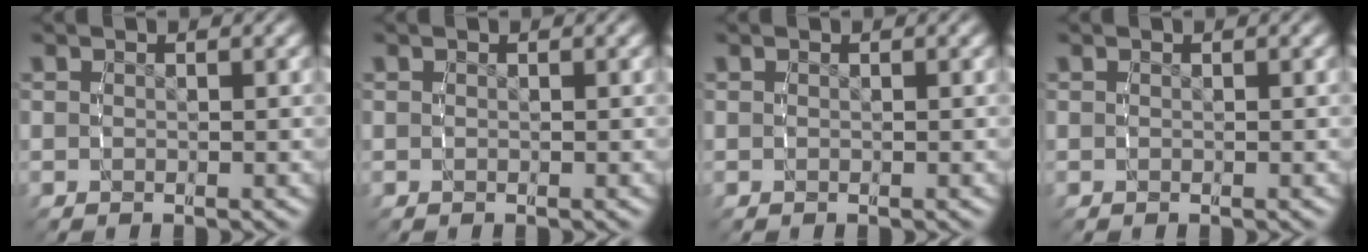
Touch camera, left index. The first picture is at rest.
{"total": 0.0}
{"total": 0.0}
{"total": 0.0}